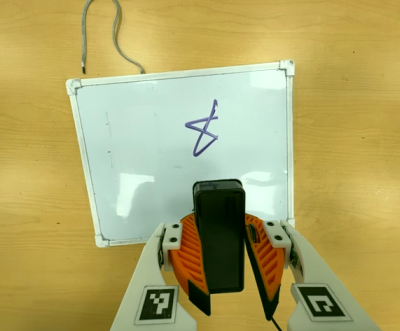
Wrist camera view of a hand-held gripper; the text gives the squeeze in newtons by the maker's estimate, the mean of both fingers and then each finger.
{"total": 11.6, "left": 11.2, "right": 12.0}